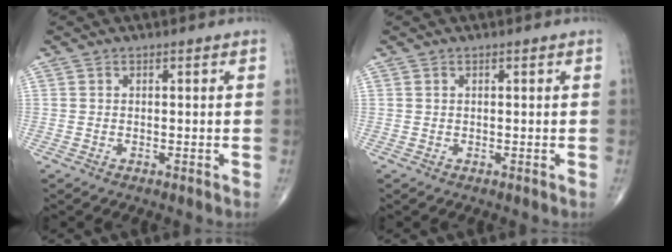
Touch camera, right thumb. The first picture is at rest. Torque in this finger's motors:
{"motor_torque": [-0.01, 0.02, 0.00, 0.00, 0.01]}